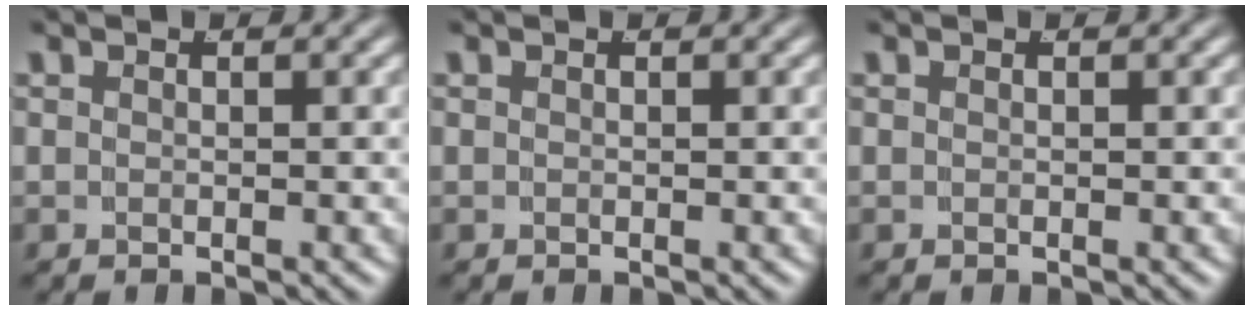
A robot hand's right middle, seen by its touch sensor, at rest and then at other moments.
{"total": 0.0}
{"total": 0.0}